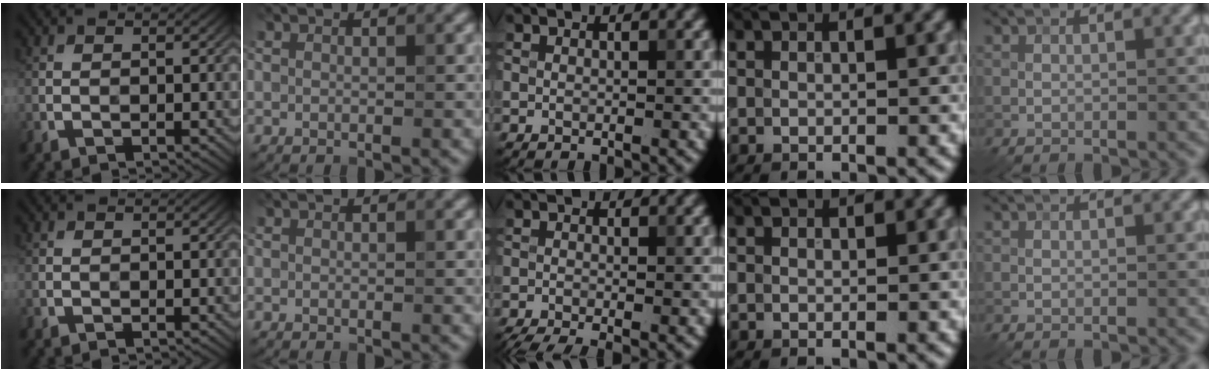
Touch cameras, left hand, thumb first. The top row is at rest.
{"middle": {"total": 3.9, "force": [-2.7, 0.9, 2.7], "torque": [-0.036, -0.015, -0.050]}}